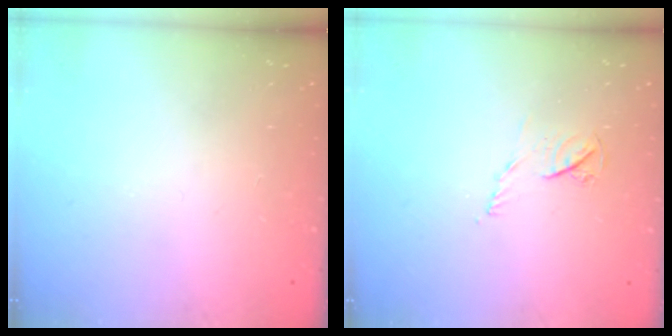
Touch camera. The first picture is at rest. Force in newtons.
{"total": 5.4, "press": 5.3, "slide": 0.7}